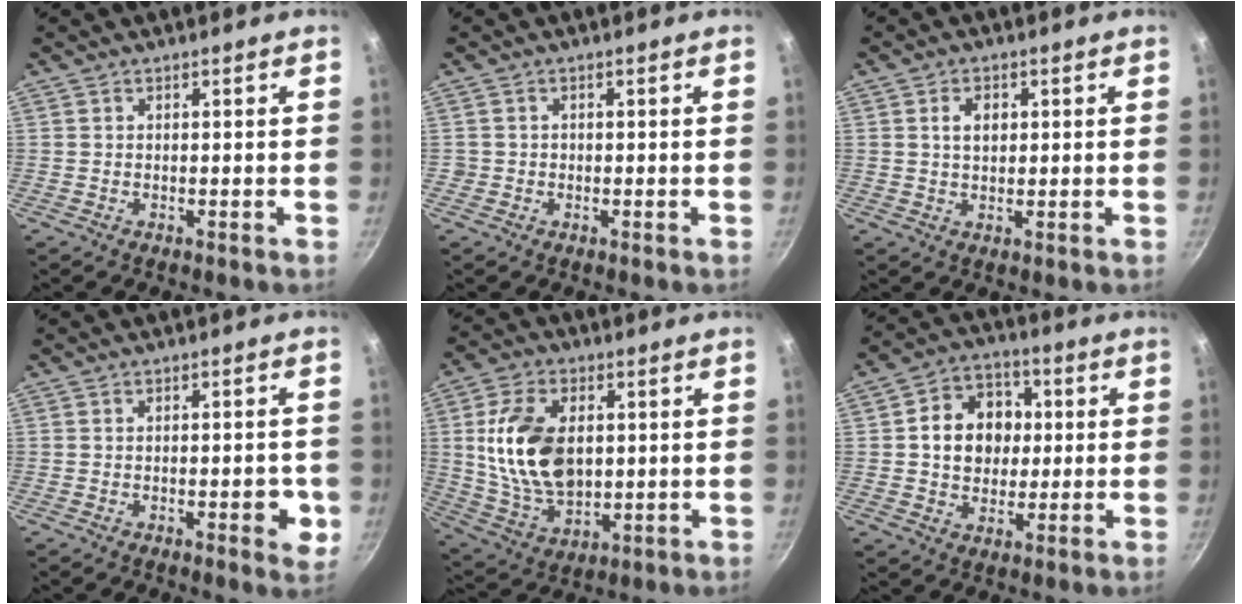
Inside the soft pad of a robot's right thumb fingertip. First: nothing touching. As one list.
[{"total": 1.1, "force": [-0.2, 1.1, 0.1], "torque": [0.004, 0.005, -0.002]}, {"total": 3.8, "force": [1.0, 2.6, 2.6], "torque": [-0.031, 0.000, 0.016]}, {"total": 5.4, "force": [-1.5, 2.2, 4.7], "torque": [-0.041, 0.005, -0.019]}, {"total": 16.9, "force": [2.0, 10.9, 12.7], "torque": [-0.216, -0.008, 0.048]}, {"total": 12.4, "force": [1.4, 10.2, 6.9], "torque": [-0.072, 0.014, 0.014]}]